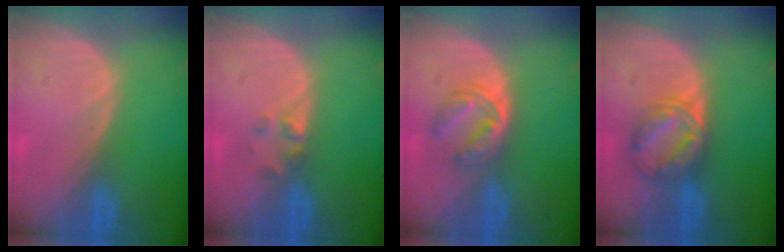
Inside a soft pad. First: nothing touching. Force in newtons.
{"total": 1.9, "press": 1.7, "slide": 0.8}
{"total": 5.1, "press": 4.7, "slide": 1.9}
{"total": 6.2, "press": 6.2, "slide": 0.1}